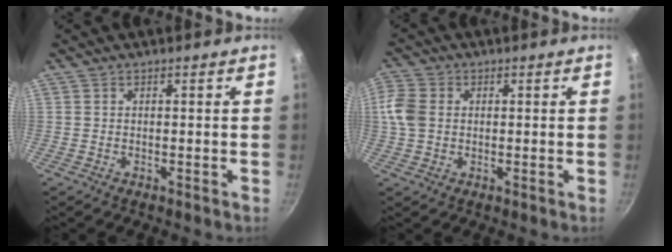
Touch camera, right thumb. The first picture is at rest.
{"total": 6.0, "force": [0.5, 4.7, 3.7], "torque": [-0.075, 0.006, 0.001]}